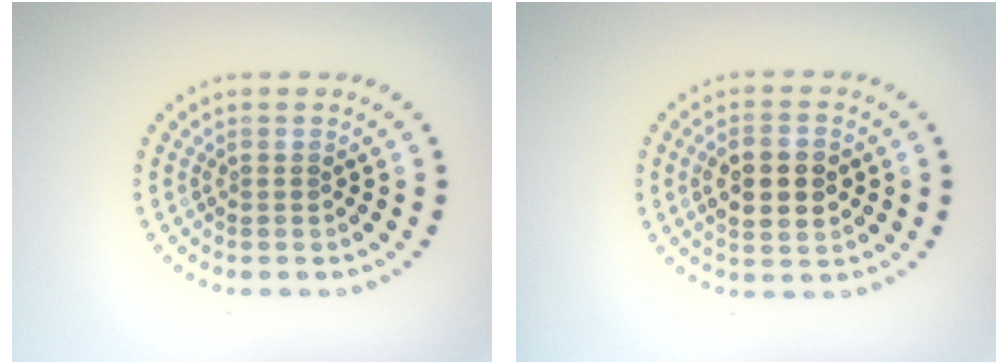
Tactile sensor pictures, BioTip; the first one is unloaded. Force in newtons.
{"total": 4.6, "press": 4.6, "slide": 0.3}